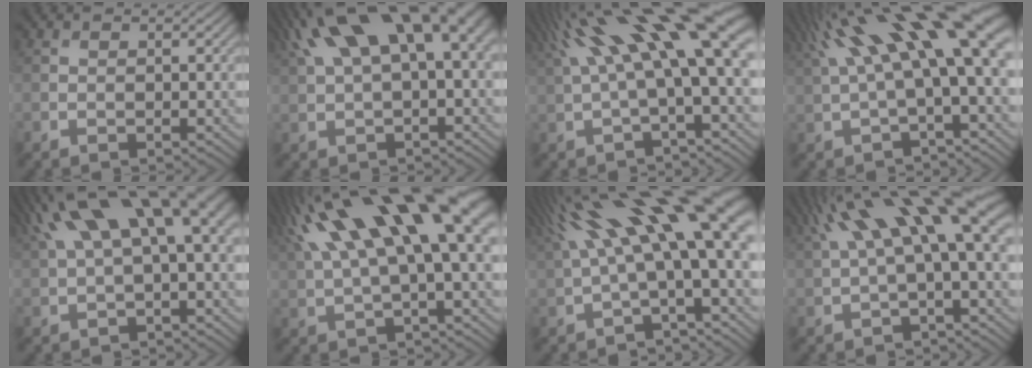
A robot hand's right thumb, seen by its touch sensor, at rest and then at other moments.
{"total": 14.4, "force": [5.4, 6.0, 11.9], "torque": [-0.237, 0.021, 0.101]}
{"total": 15.6, "force": [4.8, 4.1, 14.3], "torque": [-0.258, 0.022, 0.097]}
{"total": 16.2, "force": [5.3, 4.5, 14.6], "torque": [-0.264, 0.024, 0.108]}
{"total": 13.1, "force": [4.5, 4.9, 11.3], "torque": [-0.217, 0.021, 0.087]}
{"total": 17.9, "force": [6.8, 5.5, 15.6], "torque": [-0.304, 0.044, 0.125]}
{"total": 18.2, "force": [5.1, 5.2, 16.7], "torque": [-0.290, 0.028, 0.103]}
{"total": 14.4, "force": [4.8, 3.8, 13.0], "torque": [-0.243, 0.020, 0.098]}